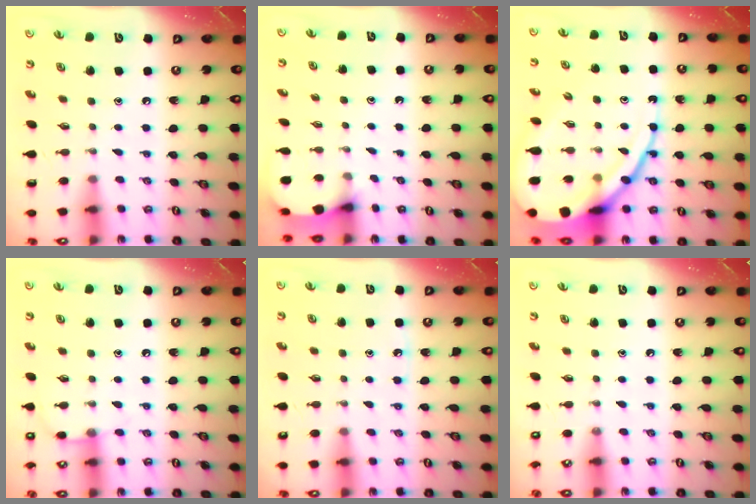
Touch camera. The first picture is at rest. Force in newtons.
{"total": 3.0, "press": 3.0, "slide": 0.4}
{"total": 19.1, "press": 18.9, "slide": 2.0}
{"total": 6.0, "press": 5.9, "slide": 0.7}
{"total": 4.0, "press": 4.0, "slide": 0.5}
{"total": 3.2, "press": 3.2, "slide": 0.4}